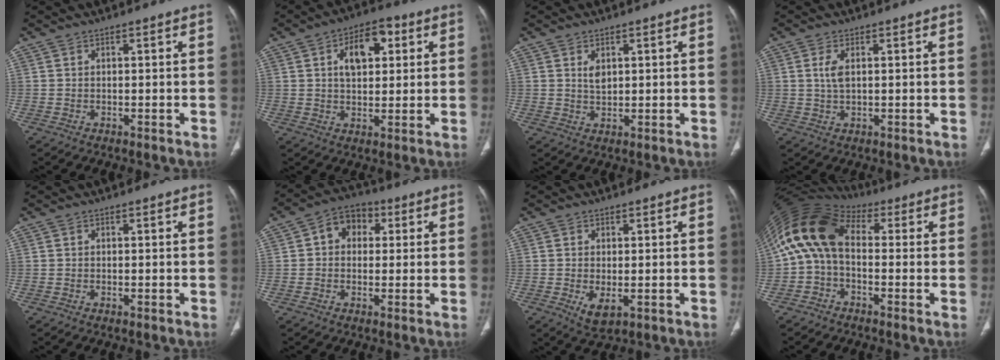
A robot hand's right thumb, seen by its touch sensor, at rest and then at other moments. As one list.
[{"total": 9.8, "force": [3.1, 5.6, 7.5], "torque": [-0.090, 0.007, 0.044]}, {"total": 2.7, "force": [1.0, 1.6, 1.9], "torque": [-0.026, -0.009, 0.023]}, {"total": 3.2, "force": [0.8, 1.5, 2.8], "torque": [-0.064, 0.000, 0.019]}, {"total": 0.0}, {"total": 7.2, "force": [1.6, 5.6, 4.2], "torque": [-0.038, 0.017, 0.014]}, {"total": 3.9, "force": [-0.9, 1.9, 3.3], "torque": [-0.060, -0.011, -0.007]}, {"total": 12.4, "force": [0.8, 7.7, 9.8], "torque": [-0.187, 0.040, 0.000]}]